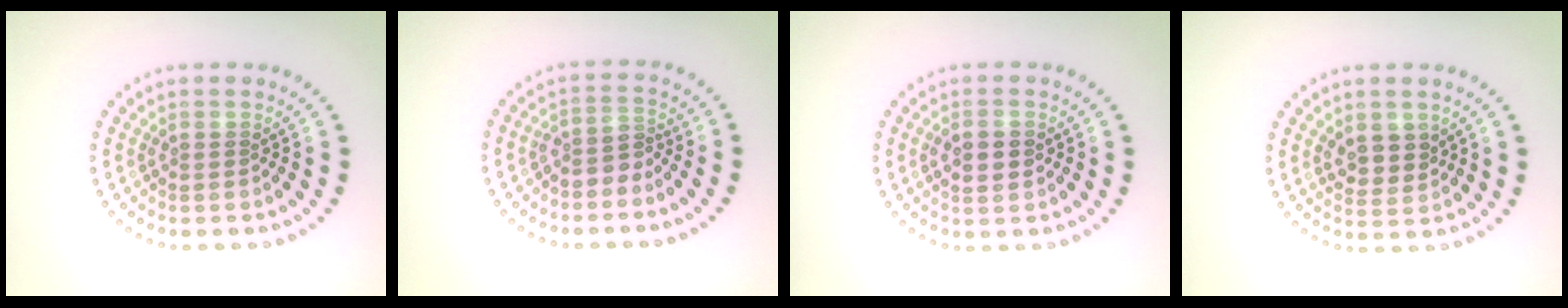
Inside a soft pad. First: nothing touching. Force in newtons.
{"total": 2.1, "press": 1.5, "slide": 1.4}
{"total": 2.3, "press": 2.3, "slide": 0.3}
{"total": 2.5, "press": 2.3, "slide": 0.8}